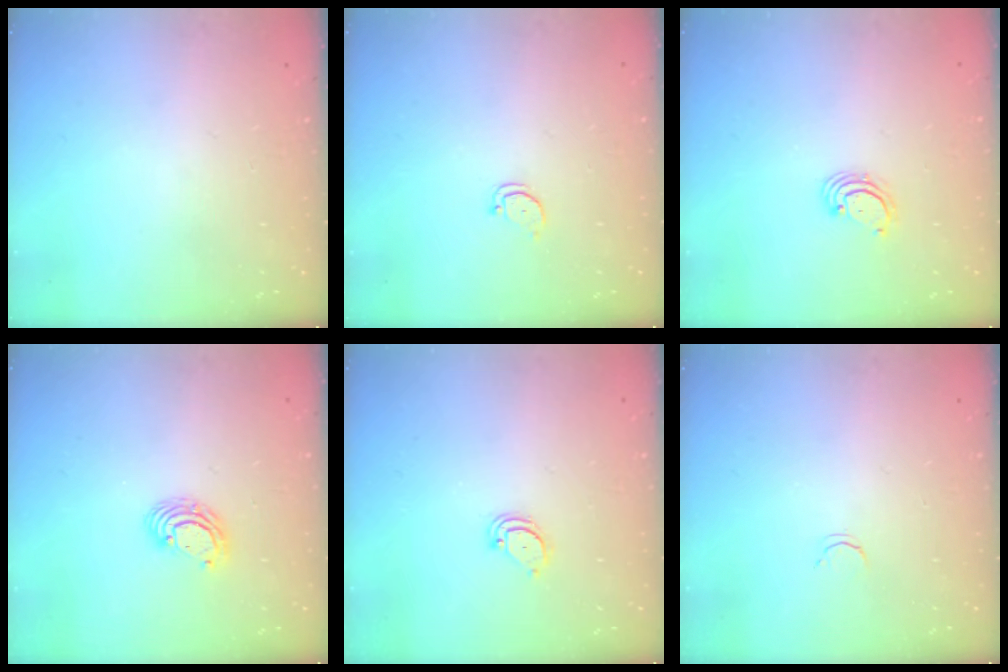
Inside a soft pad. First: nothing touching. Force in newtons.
{"total": 2.2, "press": 2.2, "slide": 0.2}
{"total": 2.7, "press": 2.7, "slide": 0.3}
{"total": 5.2, "press": 5.2, "slide": 0.3}
{"total": 2.6, "press": 2.6, "slide": 0.2}
{"total": 2.1, "press": 2.1, "slide": 0.4}